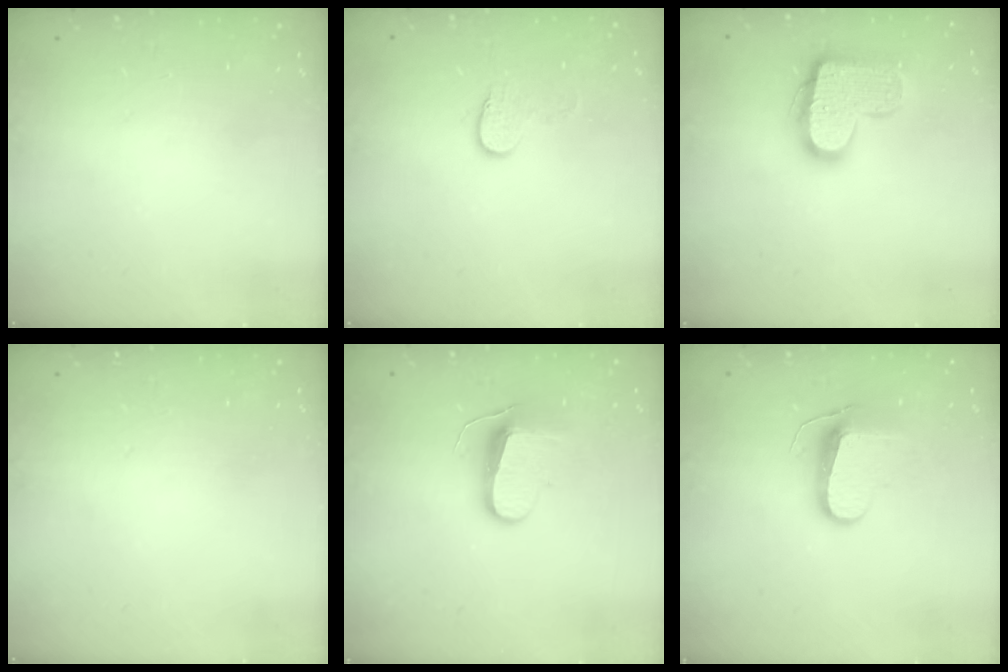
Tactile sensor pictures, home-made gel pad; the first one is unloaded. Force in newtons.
{"total": 6.2, "press": 6.2, "slide": 0.4}
{"total": 15.5, "press": 15.4, "slide": 1.0}
{"total": 0.0}
{"total": 9.6, "press": 9.6, "slide": 0.4}
{"total": 9.4, "press": 9.4, "slide": 0.2}